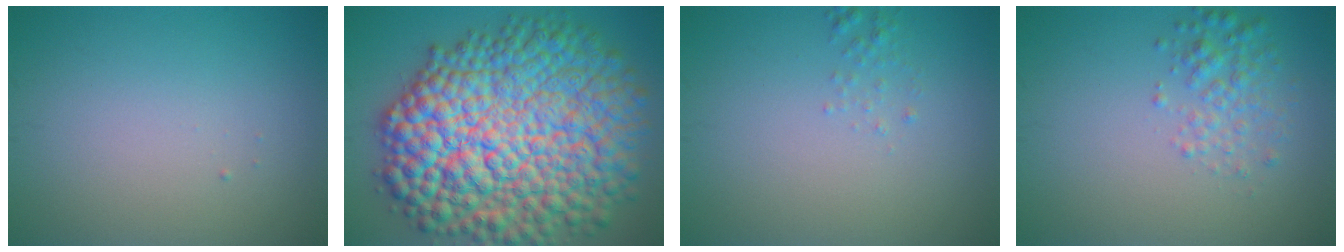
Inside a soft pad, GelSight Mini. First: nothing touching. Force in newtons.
{"total": 18.0, "press": 18.0, "slide": 0.1}
{"total": 0.8, "press": 0.8, "slide": 0.1}
{"total": 2.4, "press": 2.4, "slide": 0.1}